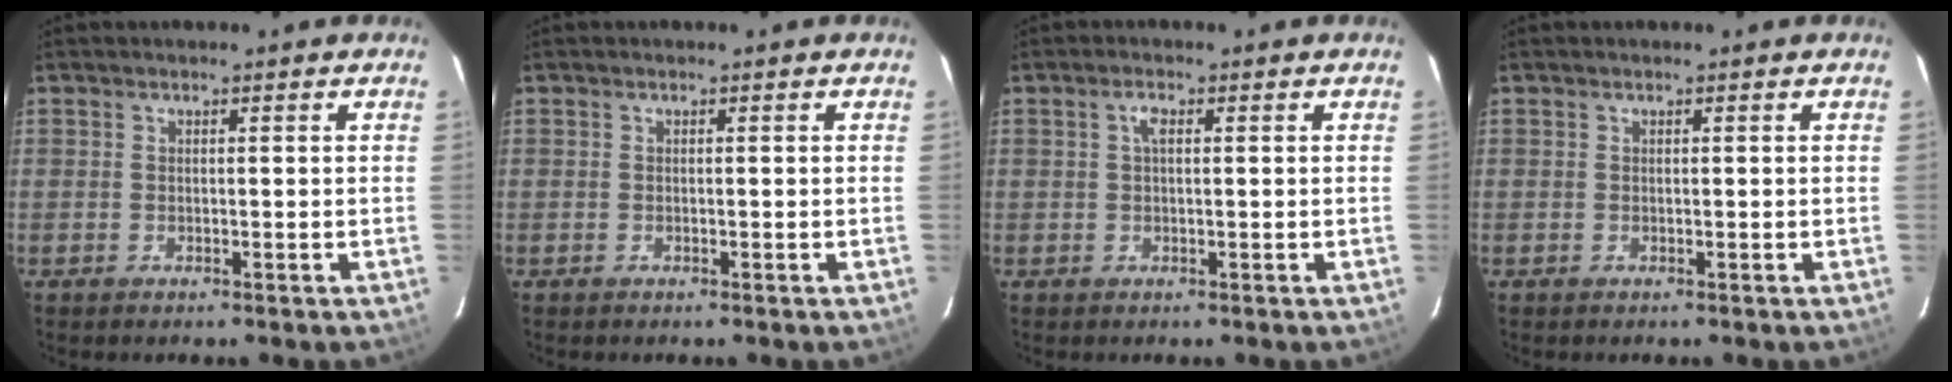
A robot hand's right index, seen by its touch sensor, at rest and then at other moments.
{"total": 0.0}
{"total": 1.7, "force": [0.4, 0.6, 1.5], "torque": [-0.031, 0.006, 0.006]}
{"total": 0.0}